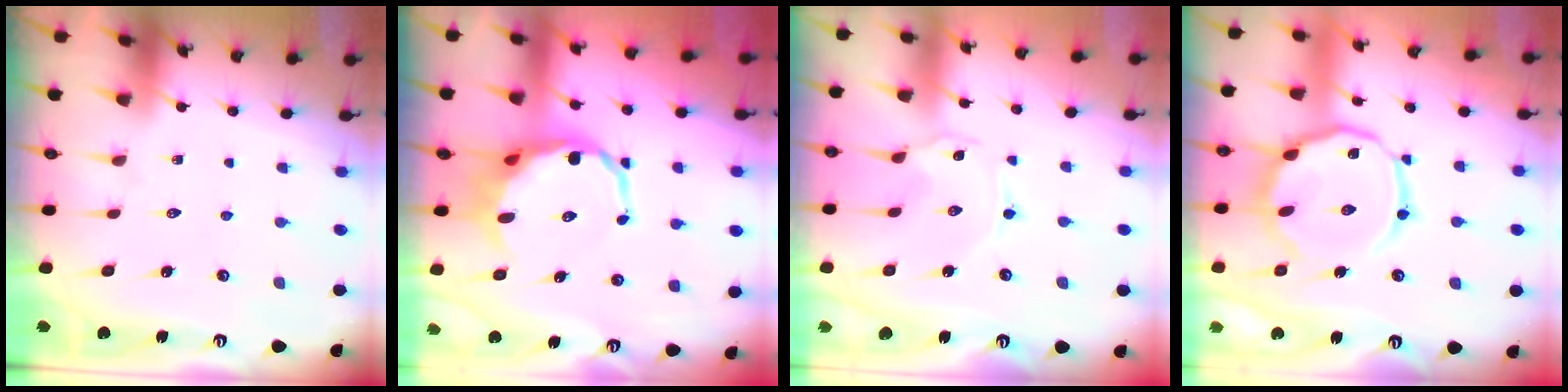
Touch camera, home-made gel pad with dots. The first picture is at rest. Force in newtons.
{"total": 9.7, "press": 9.3, "slide": 2.7}
{"total": 1.0, "press": 1.0, "slide": 0.2}
{"total": 13.4, "press": 13.3, "slide": 1.2}